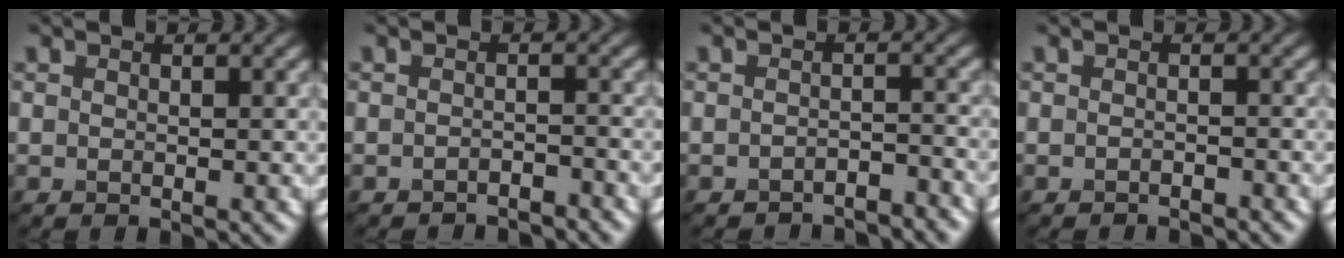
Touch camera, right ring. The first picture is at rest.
{"total": 2.4, "force": [-2.3, 0.5, 0.4], "torque": [-0.002, 0.004, -0.034]}
{"total": 3.6, "force": [-3.4, 0.8, 0.8], "torque": [-0.009, -0.001, -0.047]}
{"total": 1.2, "force": [-1.2, 0.3, 0.1], "torque": [0.000, 0.001, -0.020]}